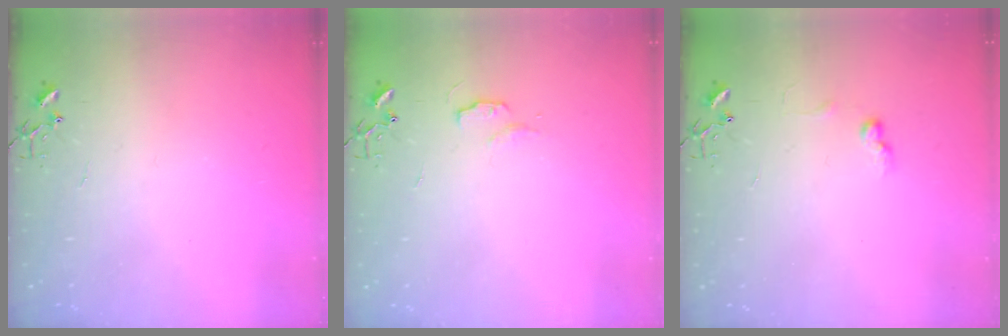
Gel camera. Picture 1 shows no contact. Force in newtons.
{"total": 4.9, "press": 4.9, "slide": 0.6}
{"total": 5.5, "press": 5.5, "slide": 0.8}